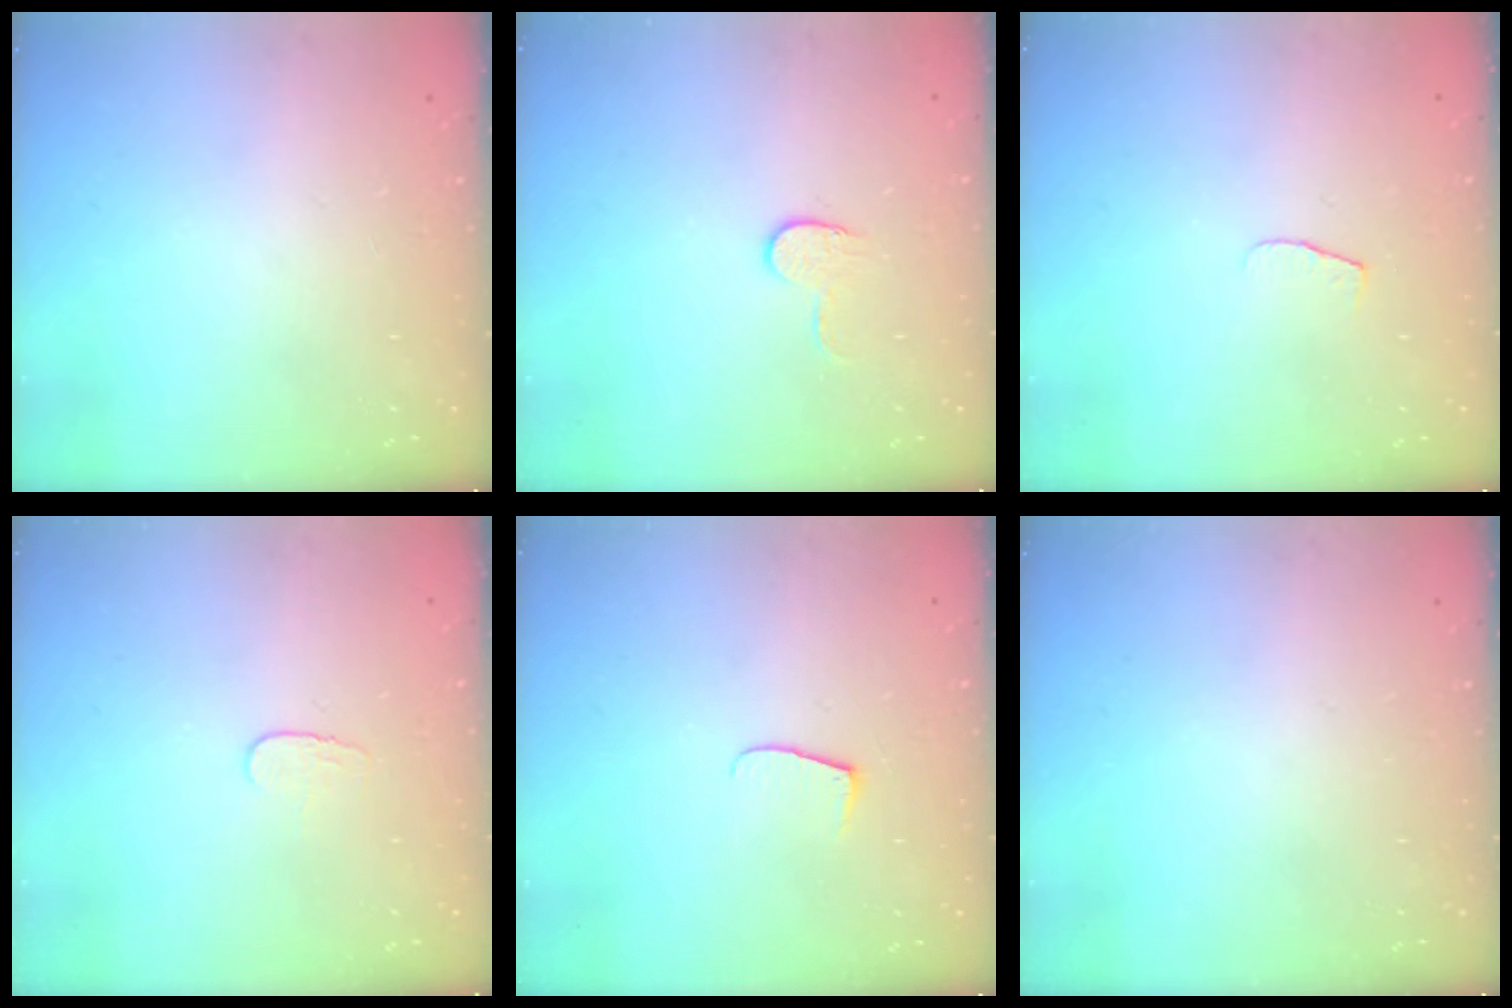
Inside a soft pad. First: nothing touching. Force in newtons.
{"total": 5.4, "press": 5.4, "slide": 0.5}
{"total": 4.2, "press": 4.1, "slide": 0.4}
{"total": 3.7, "press": 3.7, "slide": 0.4}
{"total": 6.3, "press": 6.2, "slide": 0.8}
{"total": 0.0}